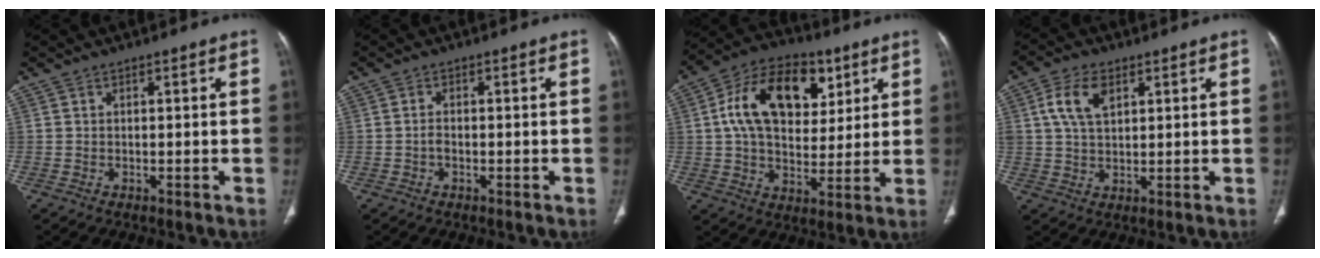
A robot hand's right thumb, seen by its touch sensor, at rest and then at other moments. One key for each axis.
{"total": 1.4, "fx": -0.4, "fy": 0.9, "fz": 1.0, "tx": -0.020, "ty": 0.004, "tz": -0.009}
{"total": 19.0, "fx": 6.0, "fy": 12.1, "fz": 13.3, "tx": -0.195, "ty": 0.000, "tz": 0.095}
{"total": 7.4, "fx": 2.8, "fy": 4.3, "fz": 5.3, "tx": -0.100, "ty": -0.003, "tz": 0.053}